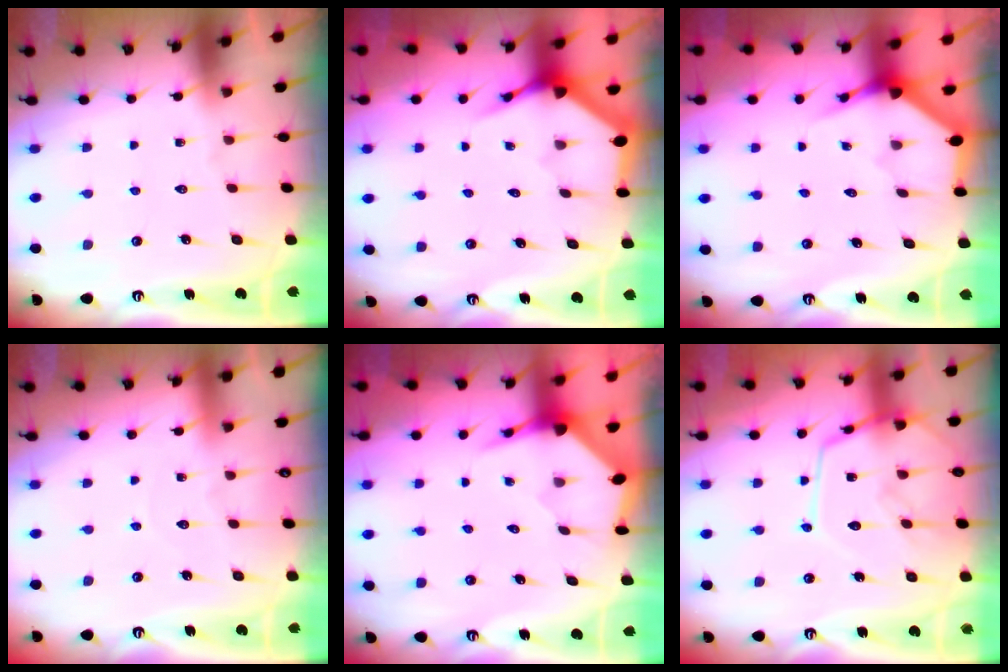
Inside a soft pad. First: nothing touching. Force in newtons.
{"total": 3.9, "press": 3.8, "slide": 0.4}
{"total": 3.5, "press": 3.5, "slide": 0.3}
{"total": 3.3, "press": 3.3, "slide": 0.3}
{"total": 3.7, "press": 3.6, "slide": 0.4}
{"total": 14.3, "press": 14.3, "slide": 1.3}